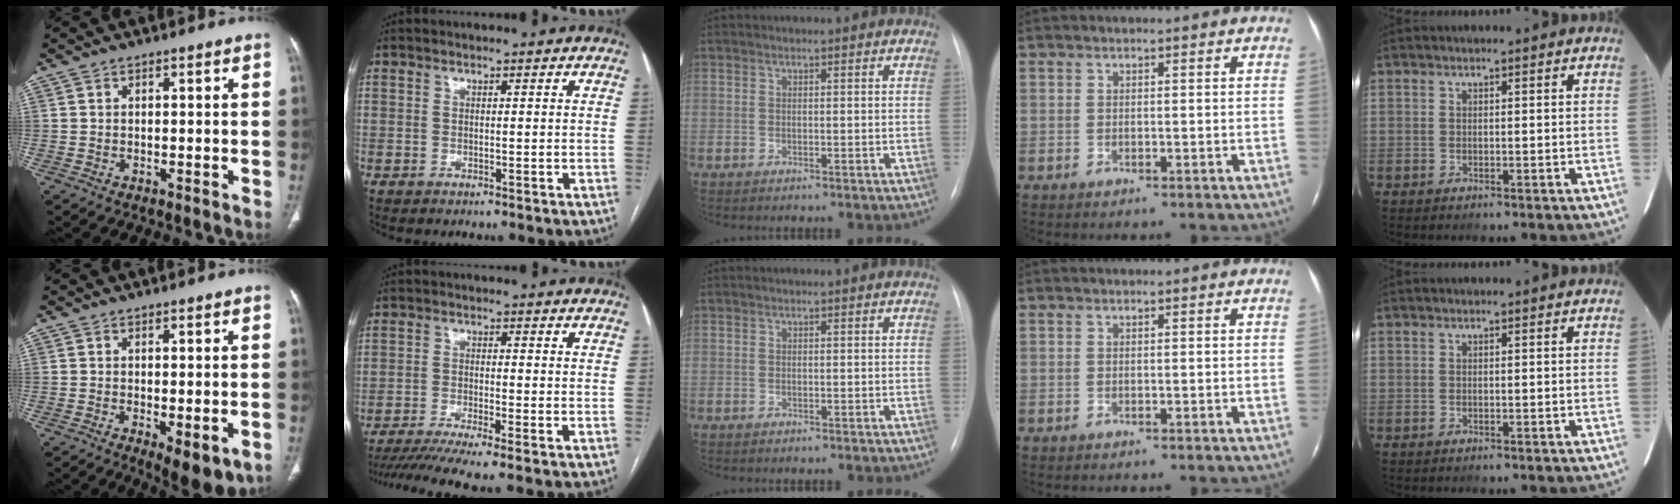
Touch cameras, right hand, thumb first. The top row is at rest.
{"thumb": {"total": 7.5, "force": [-2.4, 2.9, 6.5], "torque": [-0.088, -0.014, -0.027]}, "index": {"total": 8.7, "force": [-7.1, -1.1, 4.9], "torque": [-0.072, -0.018, -0.114]}}